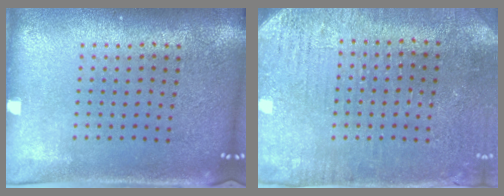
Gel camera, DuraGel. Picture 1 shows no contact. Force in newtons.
{"total": 3.1, "press": 2.8, "slide": 1.3}